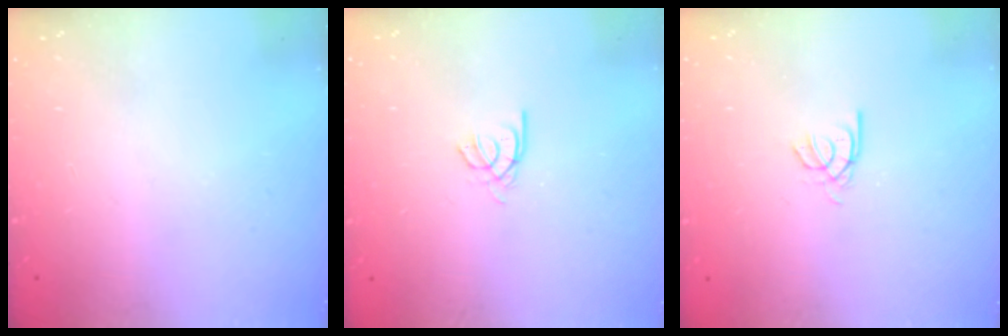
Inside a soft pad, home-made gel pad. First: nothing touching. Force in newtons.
{"total": 2.2, "press": 2.1, "slide": 0.4}
{"total": 2.2, "press": 2.2, "slide": 0.2}